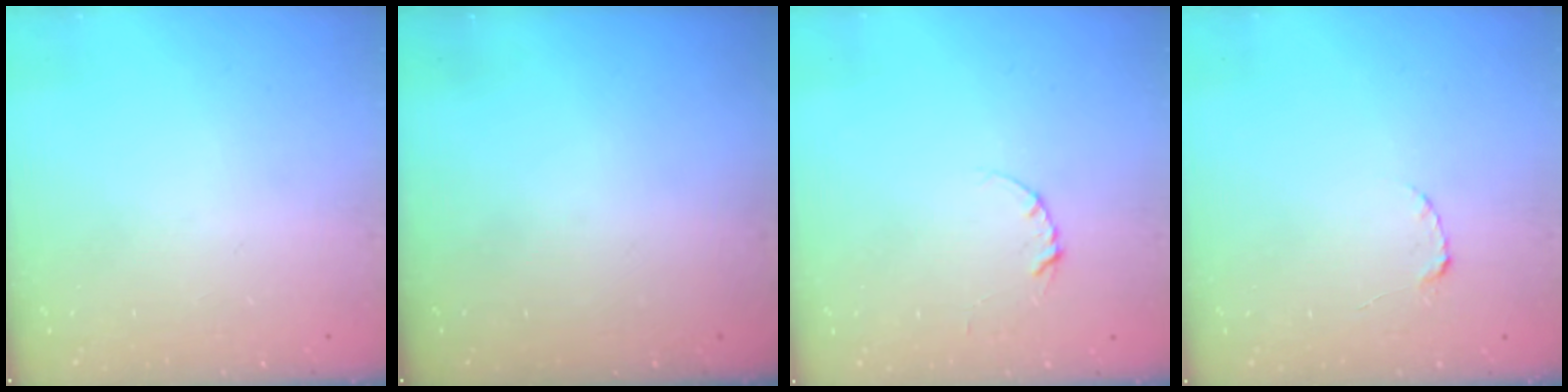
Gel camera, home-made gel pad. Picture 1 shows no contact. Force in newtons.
{"total": 0.0}
{"total": 3.7, "press": 3.7, "slide": 0.4}
{"total": 2.2, "press": 2.2, "slide": 0.3}